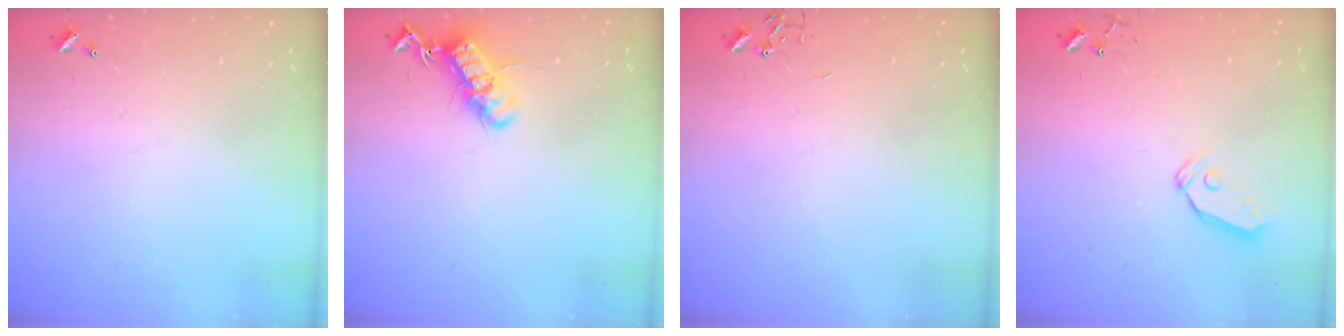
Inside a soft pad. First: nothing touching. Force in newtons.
{"total": 13.3, "press": 13.3, "slide": 0.9}
{"total": 0.0}
{"total": 6.0, "press": 6.0, "slide": 0.5}